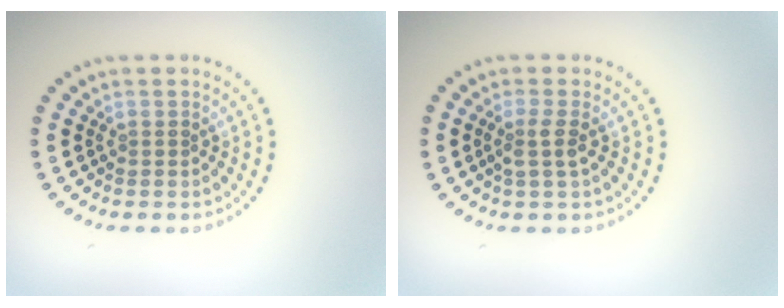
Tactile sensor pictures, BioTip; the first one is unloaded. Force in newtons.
{"total": 1.7, "press": 1.4, "slide": 1.0}